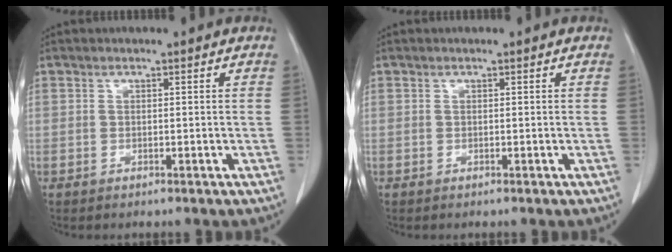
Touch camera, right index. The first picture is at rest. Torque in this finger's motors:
{"motor_torque": [0.00, 0.00, 0.00, 0.00]}